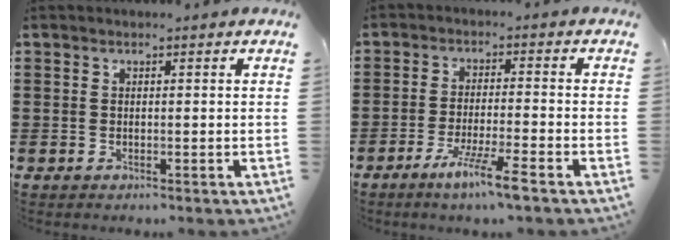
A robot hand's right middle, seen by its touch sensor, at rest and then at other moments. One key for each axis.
{"total": 6.0, "fx": -4.1, "fy": -0.1, "fz": 4.3, "tx": -0.081, "ty": -0.011, "tz": -0.073}